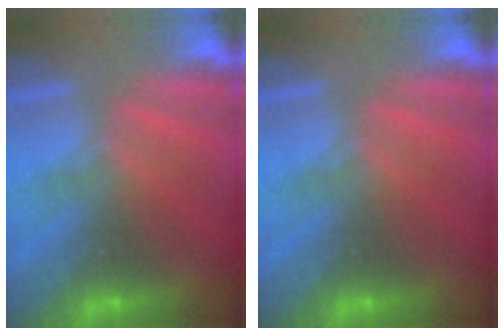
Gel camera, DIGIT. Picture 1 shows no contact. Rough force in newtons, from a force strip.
{"total": 0.0}